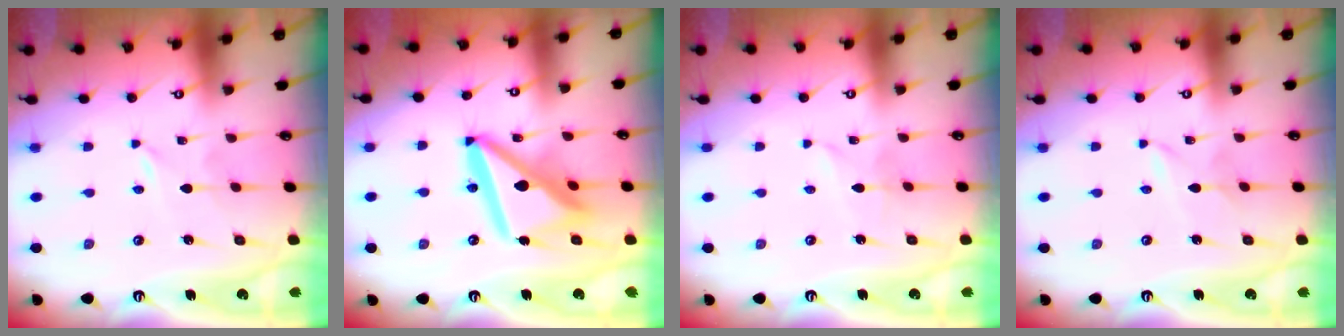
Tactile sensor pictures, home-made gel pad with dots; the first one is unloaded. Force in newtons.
{"total": 16.4, "press": 16.3, "slide": 1.6}
{"total": 1.6, "press": 1.6, "slide": 0.2}
{"total": 1.0, "press": 1.0, "slide": 0.2}